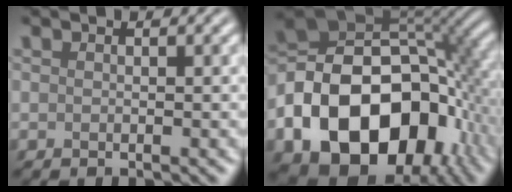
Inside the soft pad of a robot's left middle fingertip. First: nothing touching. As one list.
[{"total": 18.6, "force": [-6.5, 12.8, 11.8], "torque": [-0.230, -0.012, -0.113]}]